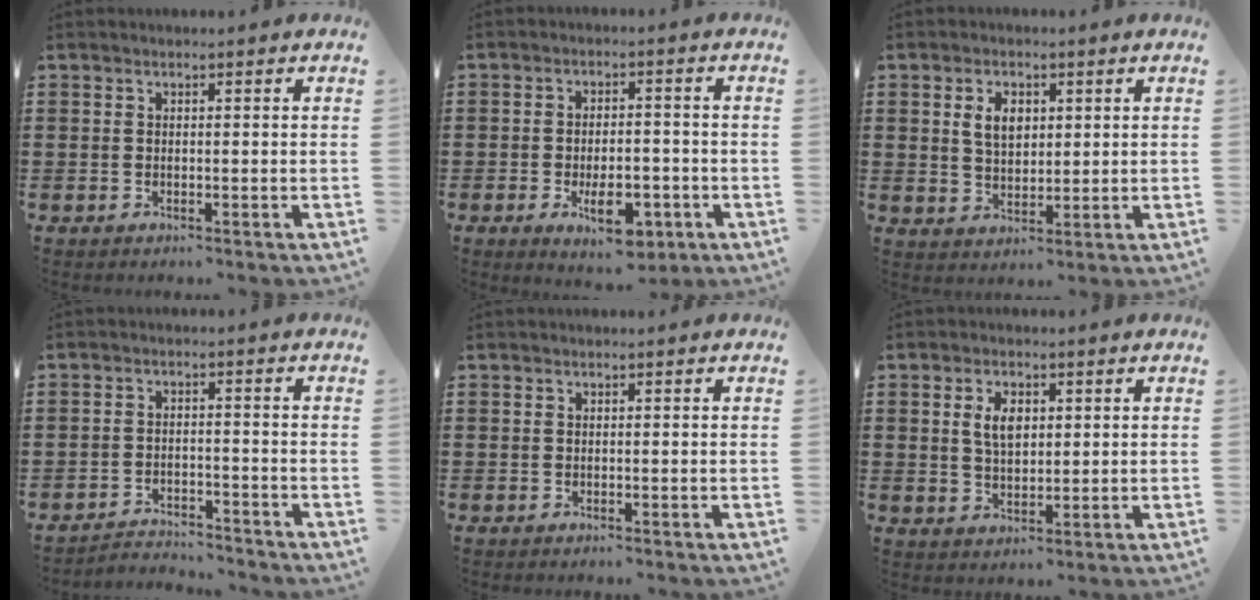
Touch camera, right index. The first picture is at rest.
{"total": 7.9, "force": [-3.2, 3.7, 6.2], "torque": [-0.089, 0.000, -0.056]}
{"total": 4.4, "force": [1.3, 2.9, 3.1], "torque": [-0.062, 0.009, 0.020]}
{"total": 3.1, "force": [-3.0, 0.4, 0.1], "torque": [-0.010, 0.003, -0.066]}
{"total": 0.0}
{"total": 4.3, "force": [1.2, 2.4, 3.4], "torque": [-0.065, 0.008, 0.017]}